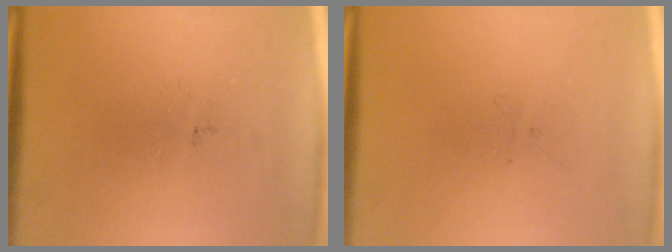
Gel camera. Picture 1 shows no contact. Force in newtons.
{"total": 0.0}